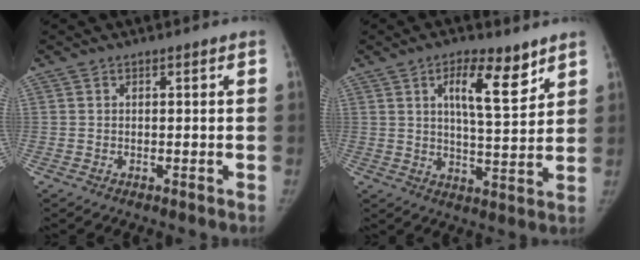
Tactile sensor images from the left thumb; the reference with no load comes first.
{"total": 10.0, "force": [5.5, 3.3, 7.7], "torque": [-0.104, -0.035, 0.089]}